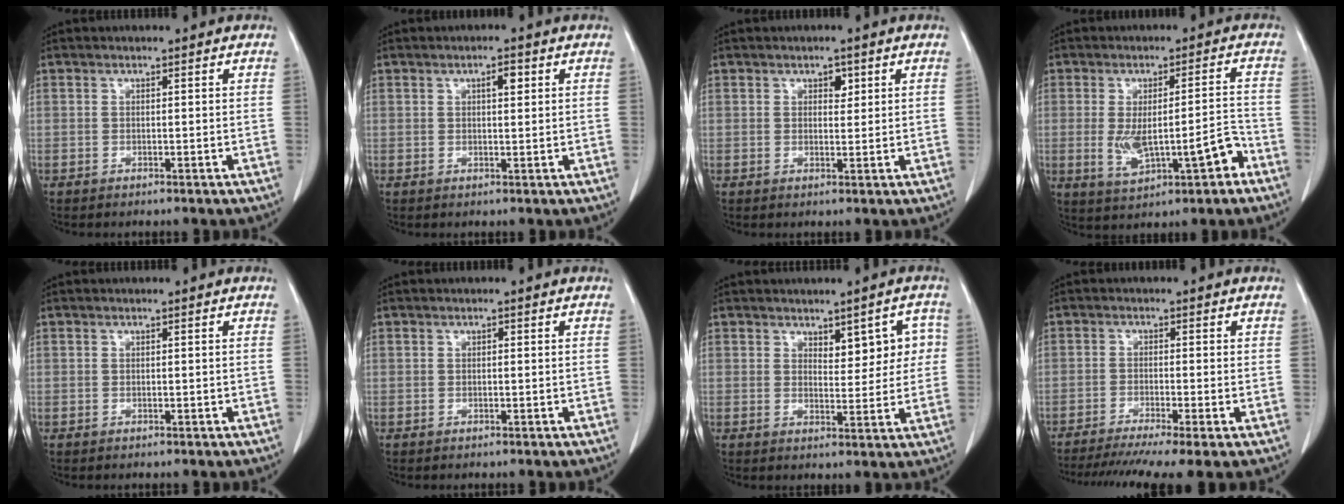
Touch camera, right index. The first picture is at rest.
{"total": 2.0, "force": [0.8, 0.6, 1.8], "torque": [-0.030, 0.000, 0.012]}
{"total": 1.7, "force": [0.8, 1.0, 1.1], "torque": [-0.013, -0.001, 0.011]}
{"total": 9.1, "force": [-2.8, 2.3, 8.3], "torque": [-0.141, 0.012, -0.028]}
{"total": 0.0}
{"total": 0.0}
{"total": 5.3, "force": [1.8, 2.7, 4.2], "torque": [-0.041, 0.013, 0.028]}
{"total": 9.7, "force": [-7.3, -0.1, 6.5], "torque": [-0.099, -0.015, -0.114]}